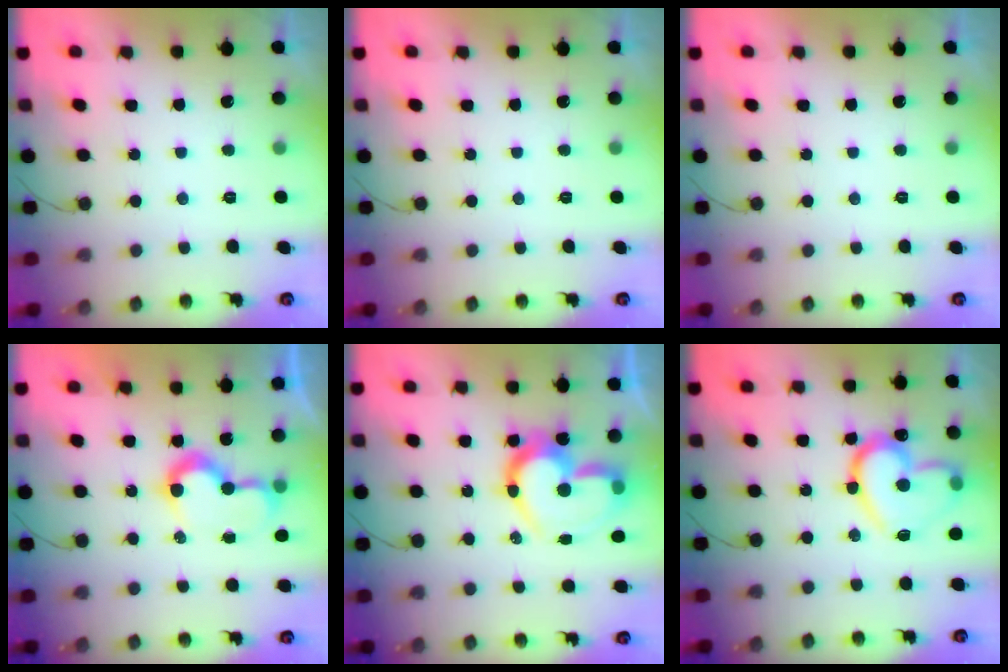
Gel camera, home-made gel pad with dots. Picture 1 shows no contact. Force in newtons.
{"total": 0.0}
{"total": 0.0}
{"total": 9.7, "press": 9.7, "slide": 0.5}
{"total": 18.9, "press": 18.8, "slide": 1.9}
{"total": 19.6, "press": 19.5, "slide": 2.0}